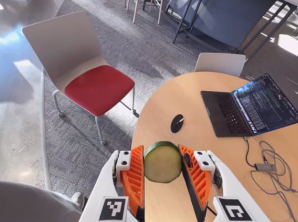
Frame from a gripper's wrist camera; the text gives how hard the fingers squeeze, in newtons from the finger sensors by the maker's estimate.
{"total": 9.9, "left": 10.1, "right": 9.8}